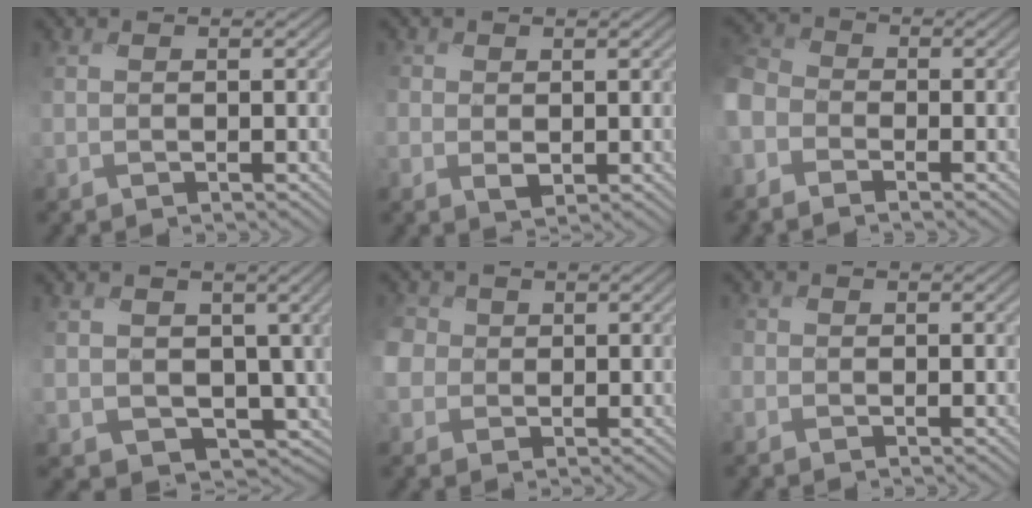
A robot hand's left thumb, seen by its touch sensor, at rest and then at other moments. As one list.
[{"total": 1.5, "force": [0.0, 1.4, 0.5], "torque": [-0.006, -0.003, -0.001]}, {"total": 5.6, "force": [-3.1, 4.1, 2.3], "torque": [-0.089, -0.009, -0.081]}, {"total": 7.4, "force": [0.5, 6.3, 3.8], "torque": [-0.090, -0.035, 0.002]}, {"total": 5.1, "force": [-0.3, 4.7, 1.8], "torque": [-0.069, -0.005, -0.024]}, {"total": 1.6, "force": [-0.1, 1.5, -0.6], "torque": [0.015, 0.007, -0.018]}]